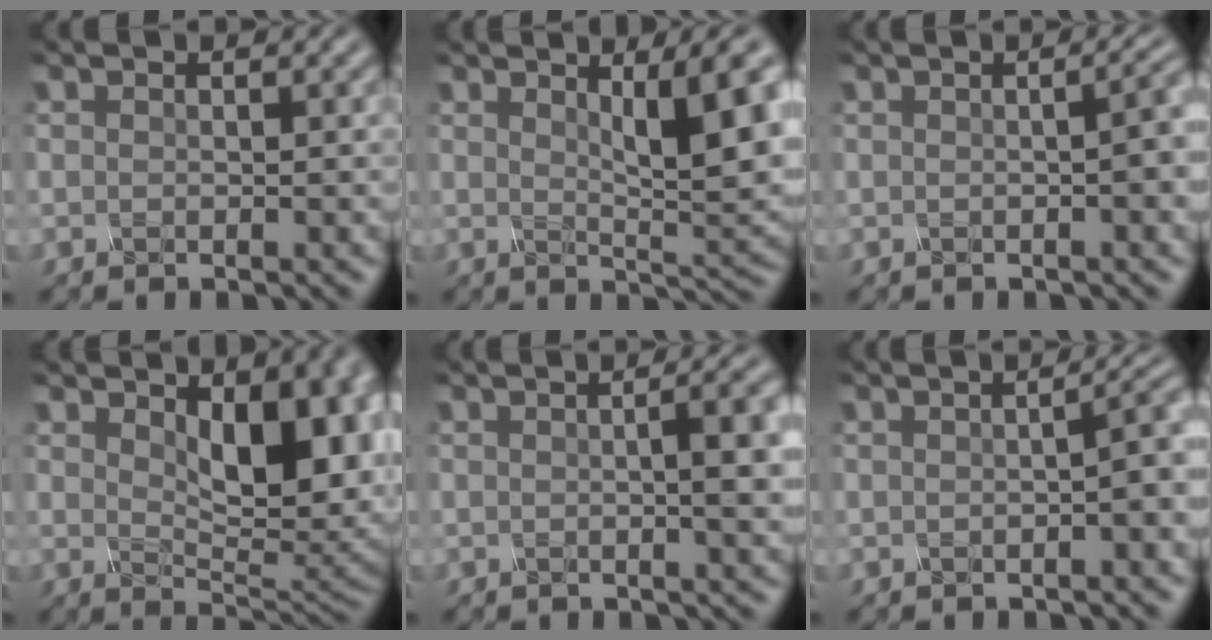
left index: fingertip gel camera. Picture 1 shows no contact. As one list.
[{"total": 7.9, "force": [2.6, 2.0, 7.2], "torque": [-0.091, -0.005, 0.045]}, {"total": 5.2, "force": [0.0, 2.3, 4.7], "torque": [-0.019, 0.017, -0.002]}, {"total": 9.0, "force": [2.2, 4.5, 7.5], "torque": [-0.102, -0.006, 0.040]}, {"total": 6.1, "force": [0.5, 2.1, 5.7], "torque": [-0.040, 0.017, 0.000]}, {"total": 4.5, "force": [-0.1, 1.7, 4.2], "torque": [-0.023, 0.020, -0.005]}]